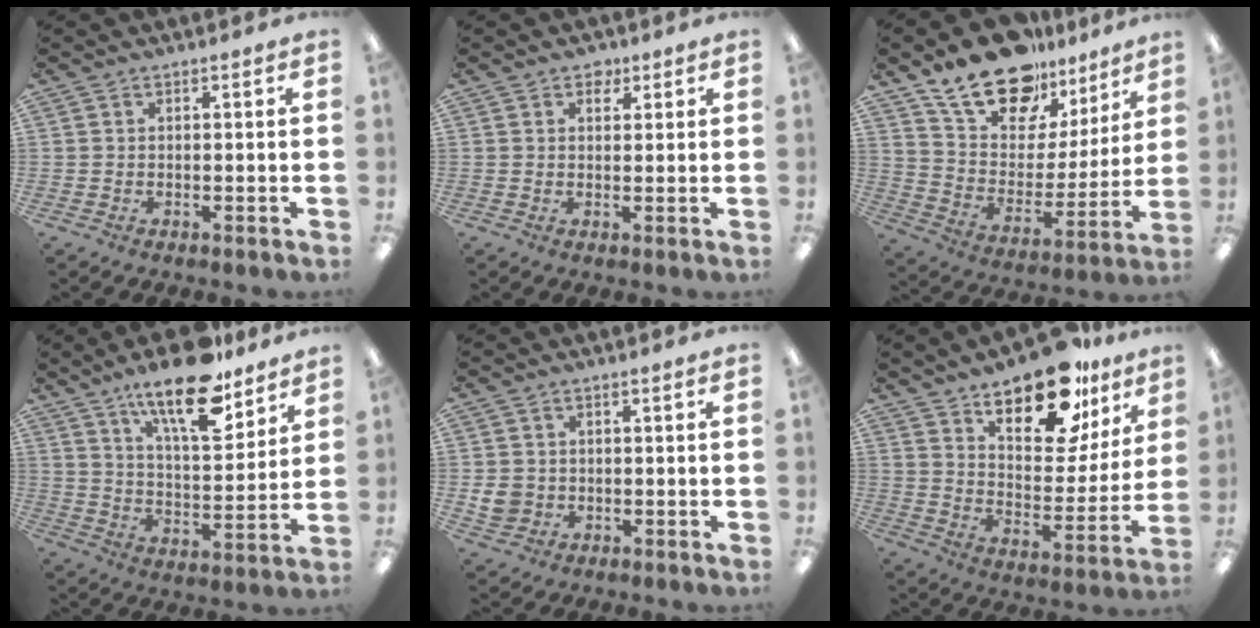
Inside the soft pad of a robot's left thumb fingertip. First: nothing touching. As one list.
[{"total": 2.7, "force": [1.8, 1.8, 0.8], "torque": [-0.002, -0.002, 0.031]}, {"total": 20.0, "force": [15.4, 10.1, 7.8], "torque": [-0.148, -0.101, 0.279]}, {"total": 17.7, "force": [12.7, 6.0, 10.7], "torque": [-0.165, -0.073, 0.210]}, {"total": 4.6, "force": [0.0, 4.3, 1.6], "torque": [-0.021, 0.001, 0.000]}, {"total": 20.0, "force": [14.7, 8.3, 10.8], "torque": [-0.156, -0.094, 0.247]}]